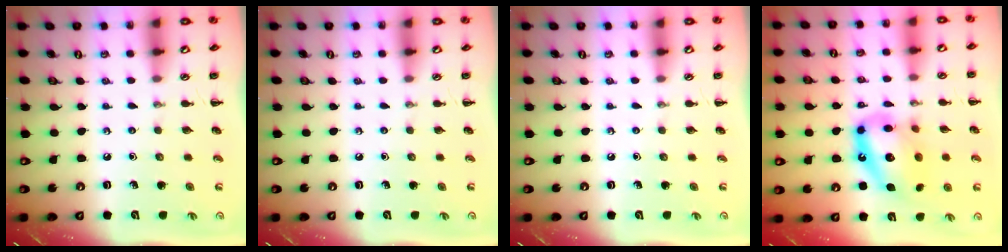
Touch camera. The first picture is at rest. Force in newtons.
{"total": 0.0}
{"total": 0.0}
{"total": 16.1, "press": 15.7, "slide": 3.4}